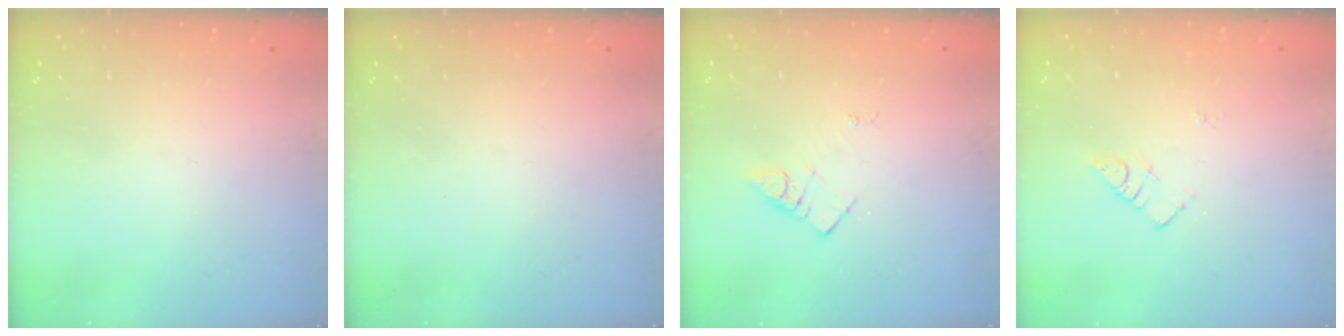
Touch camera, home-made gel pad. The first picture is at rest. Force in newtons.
{"total": 0.0}
{"total": 4.5, "press": 4.5, "slide": 0.5}
{"total": 4.1, "press": 4.0, "slide": 0.7}